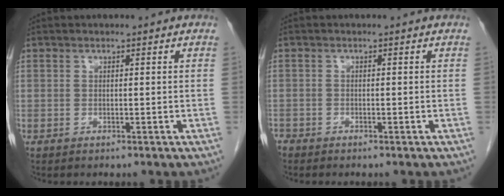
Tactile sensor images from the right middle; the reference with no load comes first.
{"total": 1.0, "force": [-1.0, 0.3, 0.2], "torque": [0.002, 0.000, -0.018]}